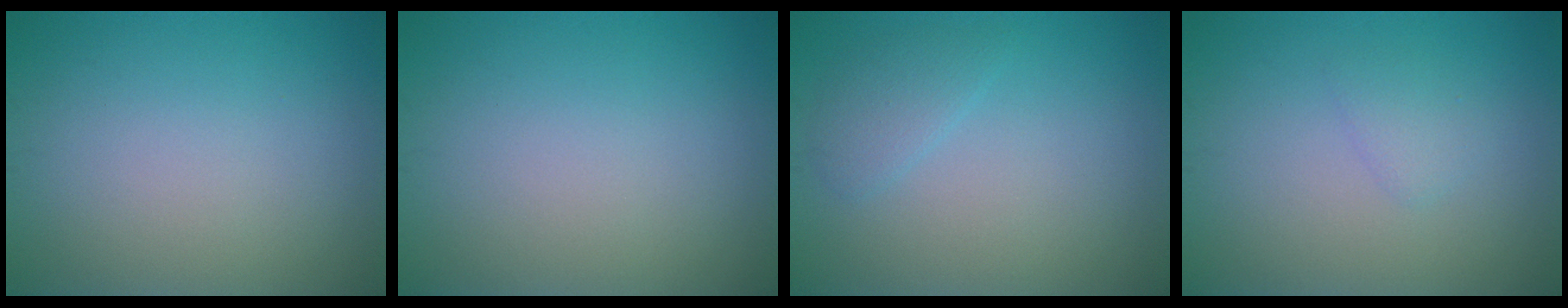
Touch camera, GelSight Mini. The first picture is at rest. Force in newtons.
{"total": 0.0}
{"total": 1.6, "press": 1.6, "slide": 0.0}
{"total": 1.2, "press": 1.1, "slide": 0.1}